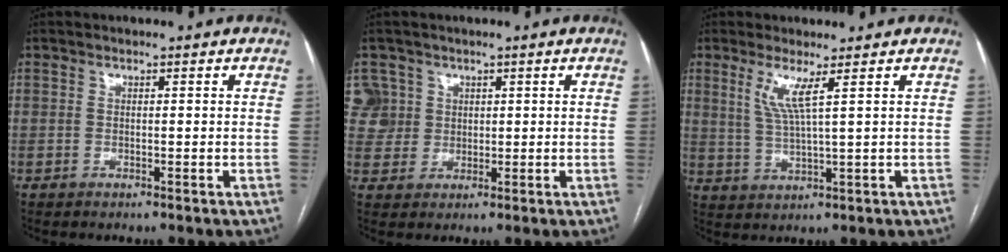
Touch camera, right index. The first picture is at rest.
{"total": 5.3, "force": [1.9, 4.9, -0.4], "torque": [0.021, 0.014, 0.044]}
{"total": 4.6, "force": [2.1, -0.5, 4.1], "torque": [-0.089, -0.008, 0.047]}